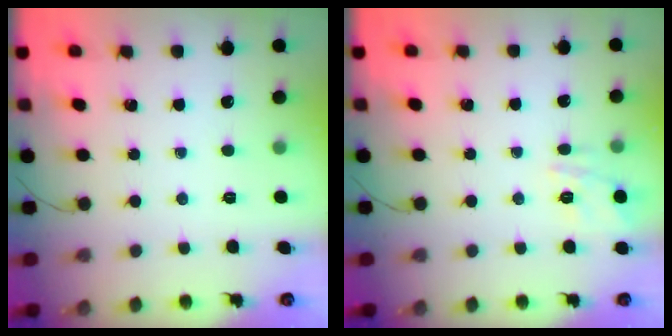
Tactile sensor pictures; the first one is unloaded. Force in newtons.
{"total": 12.5, "press": 12.5, "slide": 0.8}